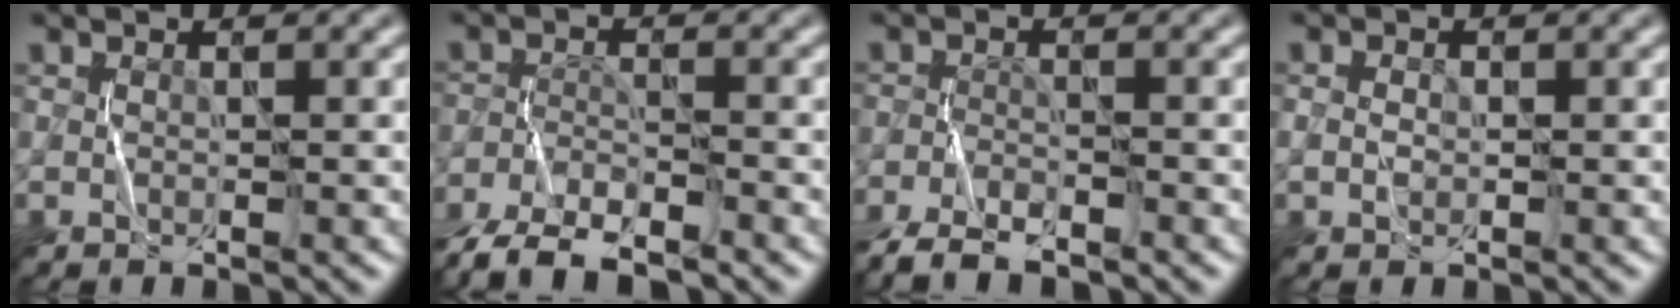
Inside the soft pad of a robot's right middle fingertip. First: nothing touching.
{"total": 6.1, "force": [-5.4, 1.3, 2.5], "torque": [-0.043, -0.012, -0.109]}
{"total": 4.8, "force": [-4.2, 1.2, 2.0], "torque": [-0.035, -0.017, -0.085]}
{"total": 0.7, "force": [-0.2, 0.5, 0.4], "torque": [-0.007, 0.001, -0.005]}